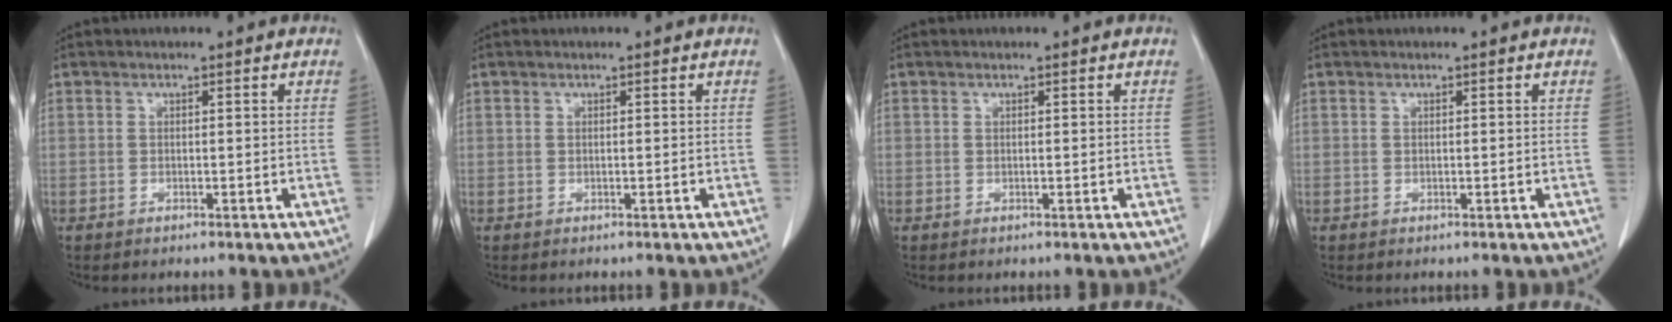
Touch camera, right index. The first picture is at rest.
{"total": 0.0}
{"total": 0.0}
{"total": 0.0}